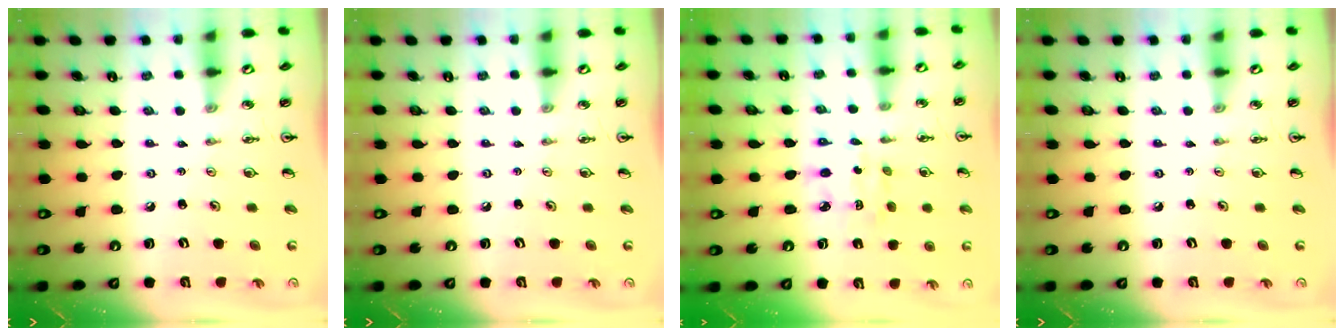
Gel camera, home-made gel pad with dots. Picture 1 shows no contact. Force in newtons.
{"total": 0.0}
{"total": 5.7, "press": 5.7, "slide": 0.3}
{"total": 0.0}